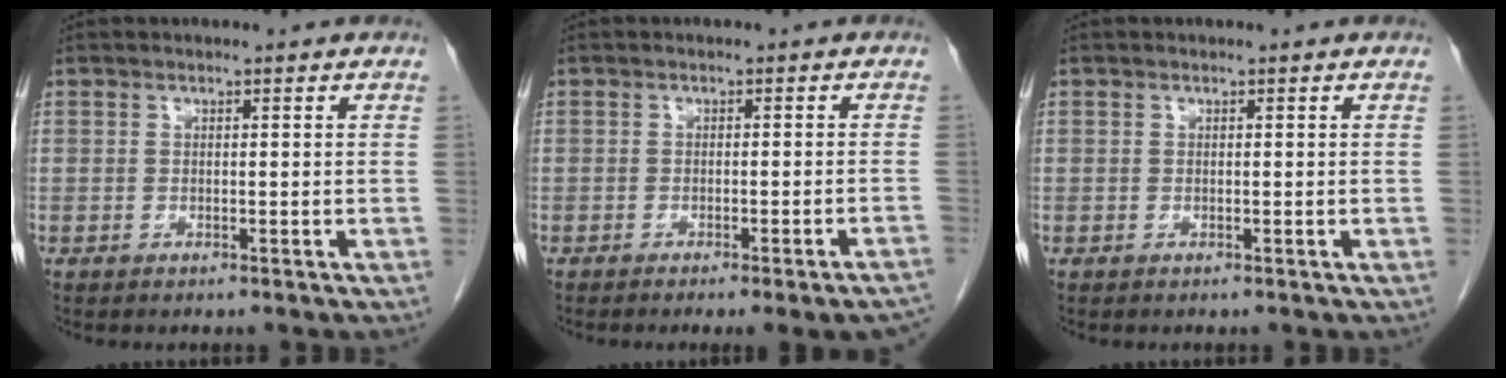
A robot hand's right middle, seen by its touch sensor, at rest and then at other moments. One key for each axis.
{"total": 8.2, "fx": -7.2, "fy": -0.2, "fz": 4.1, "tx": -0.032, "ty": -0.011, "tz": -0.084}
{"total": 0.0}